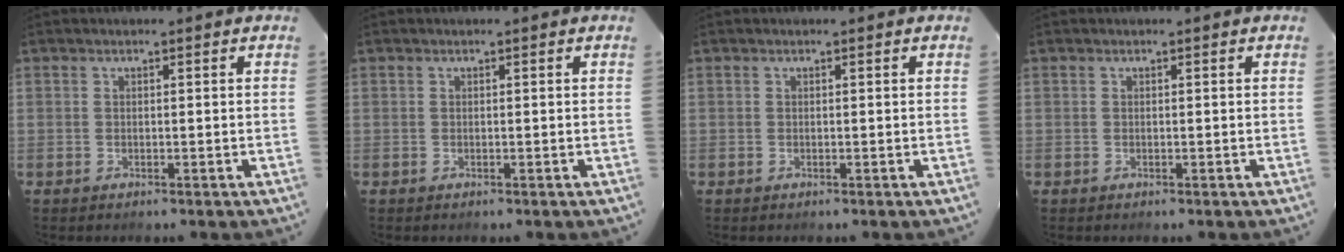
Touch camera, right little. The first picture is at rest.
{"total": 0.0}
{"total": 0.0}
{"total": 0.0}